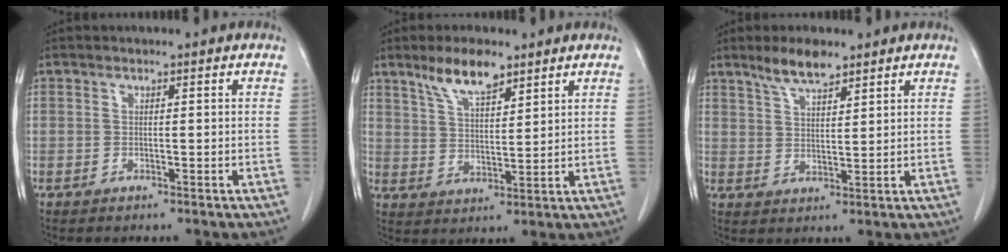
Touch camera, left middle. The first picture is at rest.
{"total": 7.4, "force": [5.3, 2.0, 4.7], "torque": [-0.095, 0.004, 0.103]}
{"total": 5.7, "force": [4.4, 1.3, 3.3], "torque": [-0.068, 0.003, 0.084]}